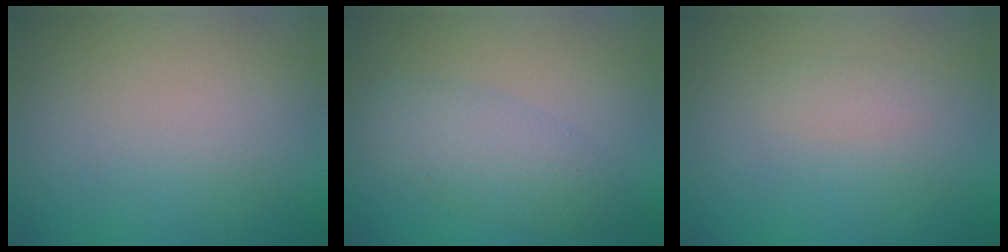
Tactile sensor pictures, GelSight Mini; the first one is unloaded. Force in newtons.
{"total": 3.9, "press": 3.9, "slide": 0.1}
{"total": 1.0, "press": 1.0, "slide": 0.0}